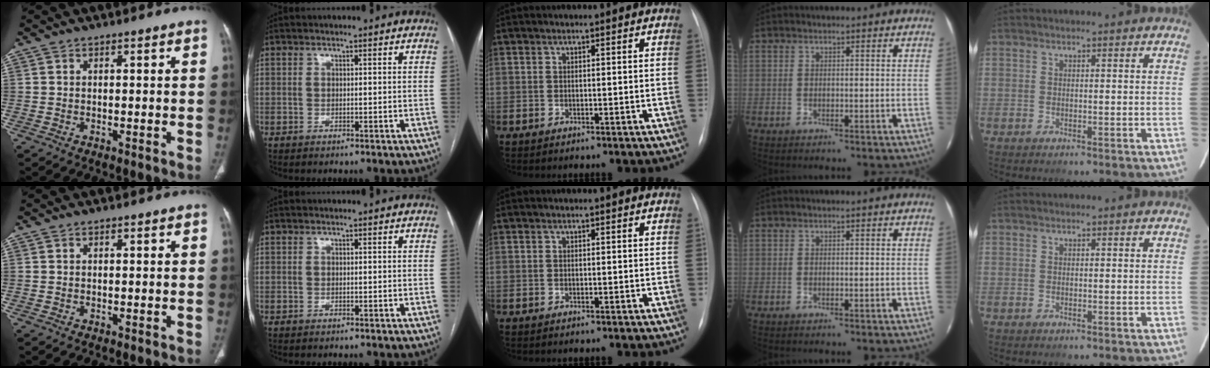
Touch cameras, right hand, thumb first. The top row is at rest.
{}